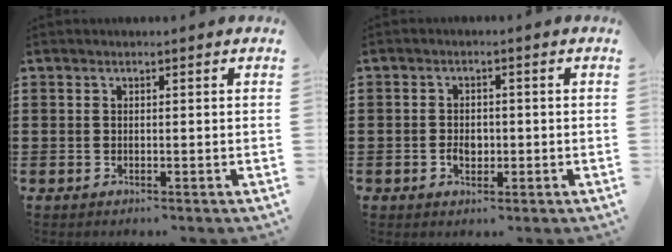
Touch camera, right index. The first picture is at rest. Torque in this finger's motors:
{"motor_torque": [2.14, 0.00, 0.06, 0.05]}